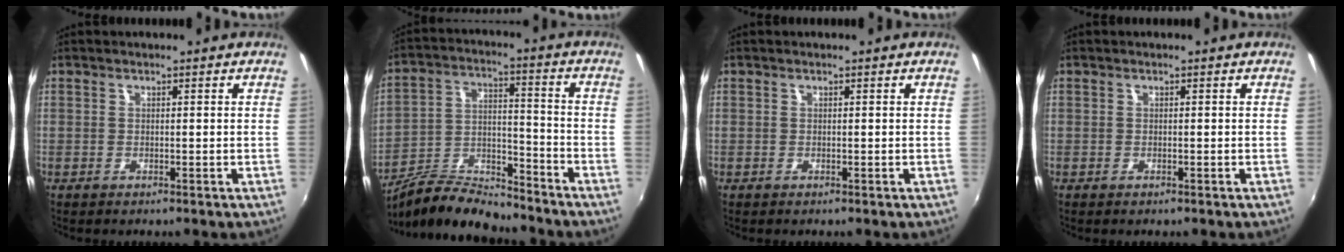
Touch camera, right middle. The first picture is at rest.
{"total": 11.3, "force": [-9.9, 3.7, 4.0], "torque": [-0.083, 0.017, -0.179]}
{"total": 0.0}
{"total": 0.0}